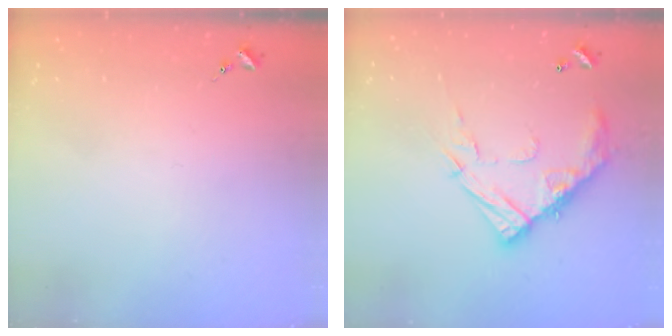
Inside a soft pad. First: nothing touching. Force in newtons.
{"total": 15.6, "press": 15.5, "slide": 1.2}